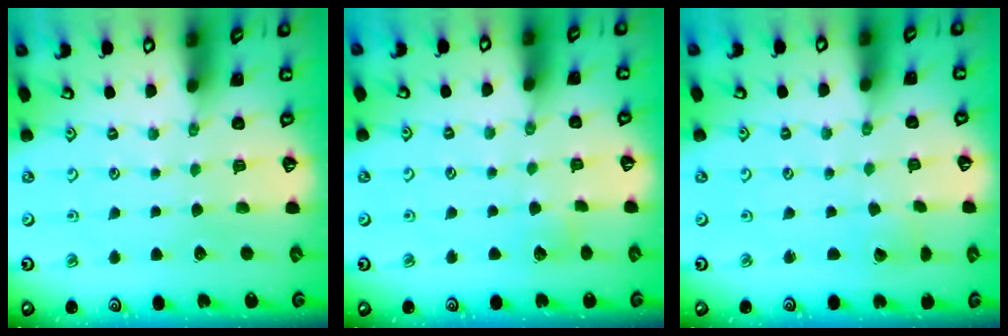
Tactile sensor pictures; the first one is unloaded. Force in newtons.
{"total": 3.7, "press": 3.7, "slide": 0.5}
{"total": 2.3, "press": 2.3, "slide": 0.1}